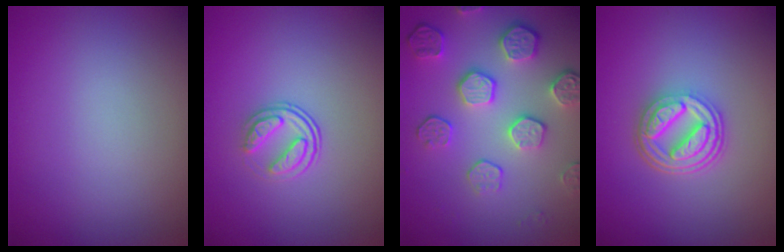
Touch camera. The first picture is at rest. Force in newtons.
{"total": 2.3, "press": 1.7, "slide": 1.6}
{"total": 5.4, "press": 4.2, "slide": 3.3}
{"total": 4.9, "press": 3.6, "slide": 3.3}